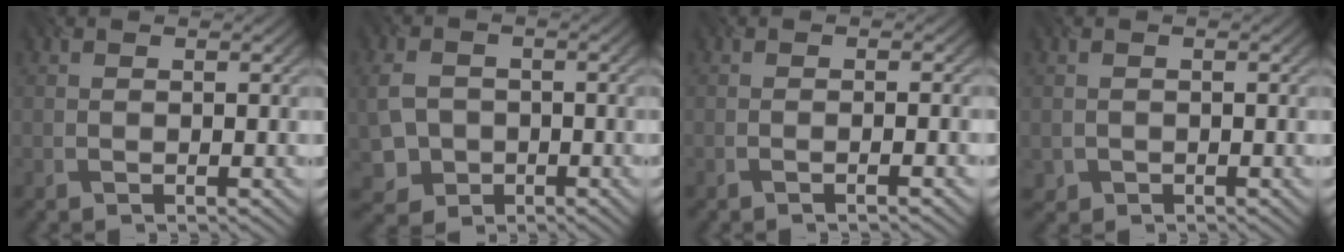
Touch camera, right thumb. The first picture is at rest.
{"total": 4.9, "force": [-1.0, 4.2, 2.4], "torque": [-0.067, -0.010, -0.023]}
{"total": 1.5, "force": [-0.7, 0.2, 1.3], "torque": [-0.015, 0.010, -0.023]}
{"total": 1.1, "force": [-0.7, 0.9, 0.0], "torque": [-0.001, -0.003, -0.014]}